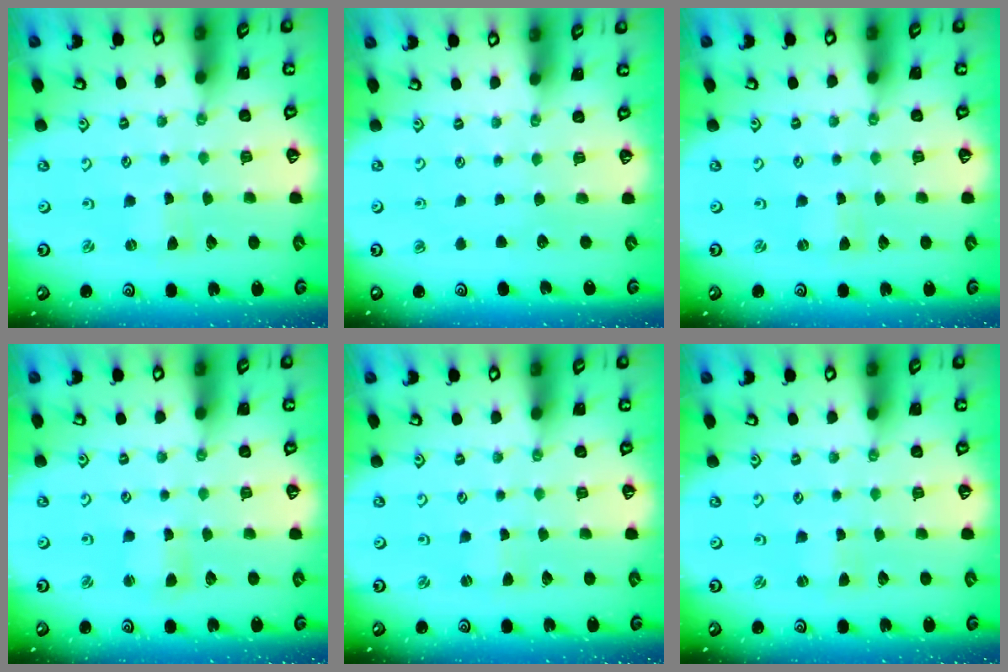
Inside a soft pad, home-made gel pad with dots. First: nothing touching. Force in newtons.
{"total": 0.0}
{"total": 0.0}
{"total": 1.6, "press": 1.6, "slide": 0.3}
{"total": 0.8, "press": 0.8, "slide": 0.2}
{"total": 0.0}